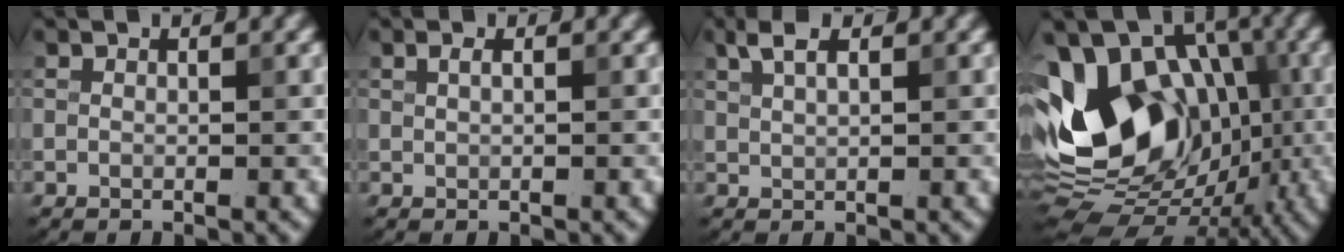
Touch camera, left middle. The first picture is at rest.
{"total": 0.6, "force": [0.3, 0.3, 0.5], "torque": [-0.011, 0.001, 0.006]}
{"total": 2.1, "force": [1.4, 0.7, 1.4], "torque": [-0.029, 0.003, 0.028]}
{"total": 14.7, "force": [0.1, 10.8, 10.0], "torque": [-0.191, 0.013, -0.017]}